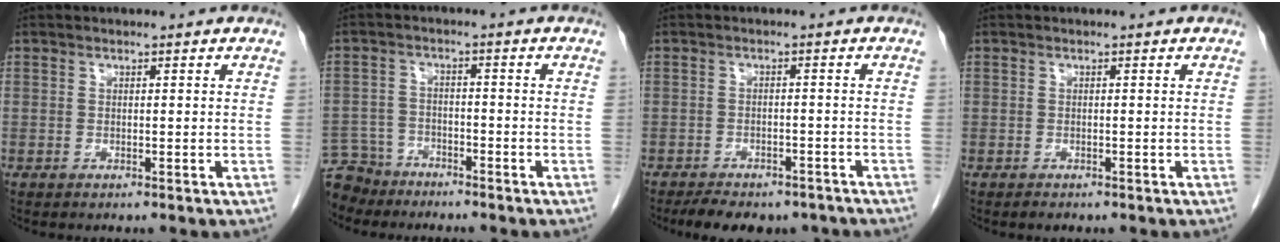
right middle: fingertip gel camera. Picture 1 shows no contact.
{"total": 6.6, "force": [-6.0, 2.8, -0.3], "torque": [0.006, 0.000, -0.111]}
{"total": 10.5, "force": [-8.7, 4.2, 4.1], "torque": [-0.061, 0.002, -0.111]}
{"total": 0.8, "force": [-0.6, 0.4, 0.2], "torque": [-0.007, -0.002, -0.008]}